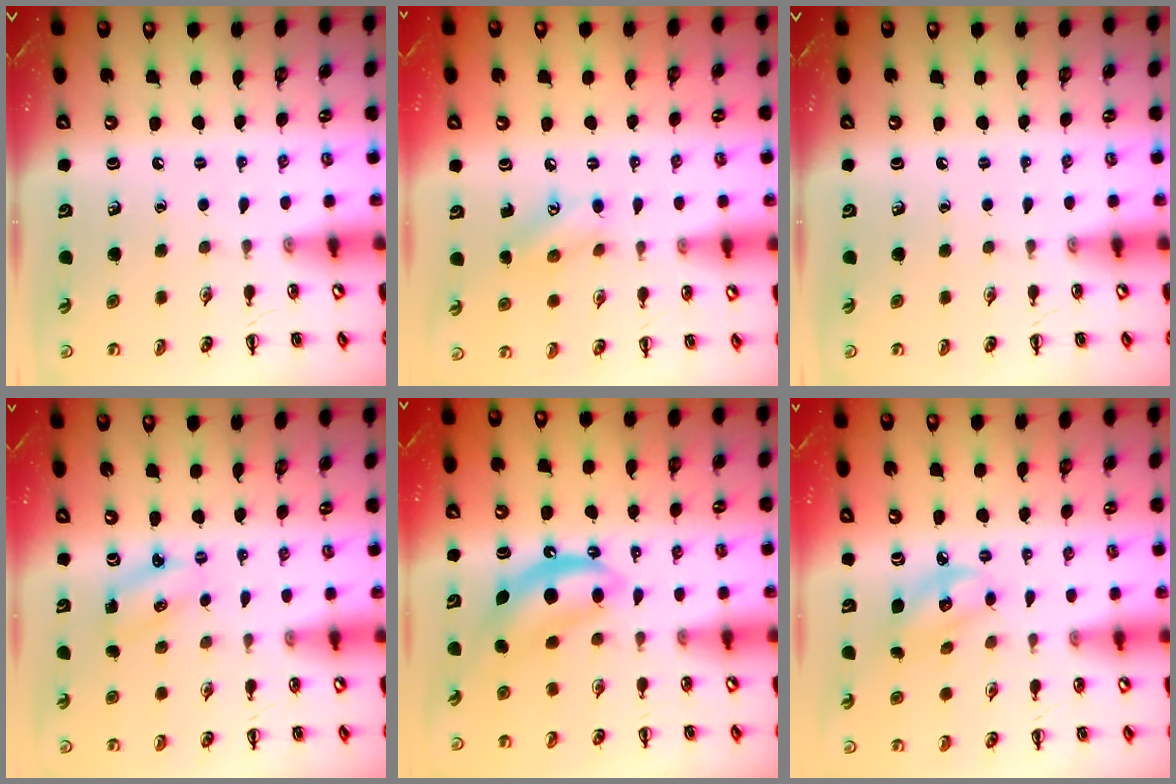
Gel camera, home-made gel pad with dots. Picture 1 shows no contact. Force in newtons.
{"total": 8.7, "press": 8.7, "slide": 1.0}
{"total": 0.0}
{"total": 2.2, "press": 2.1, "slide": 0.6}
{"total": 6.8, "press": 6.7, "slide": 1.1}
{"total": 6.0, "press": 6.0, "slide": 0.1}